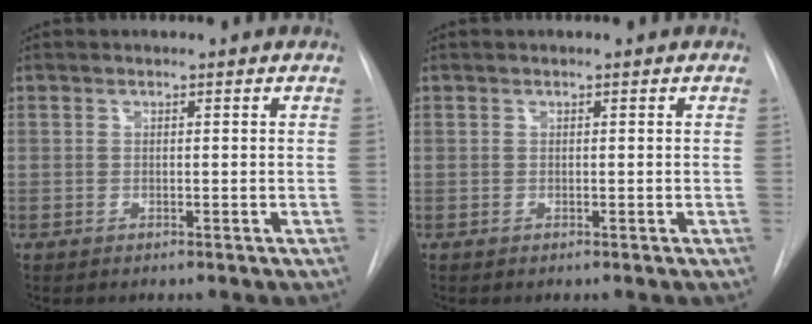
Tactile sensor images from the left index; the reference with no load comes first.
{"total": 0.0}